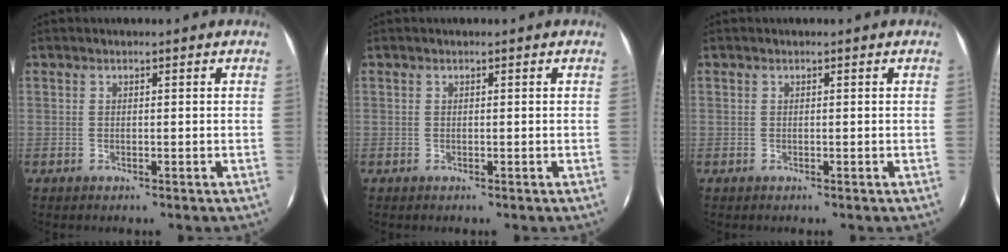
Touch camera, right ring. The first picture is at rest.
{"total": 0.0}
{"total": 0.0}